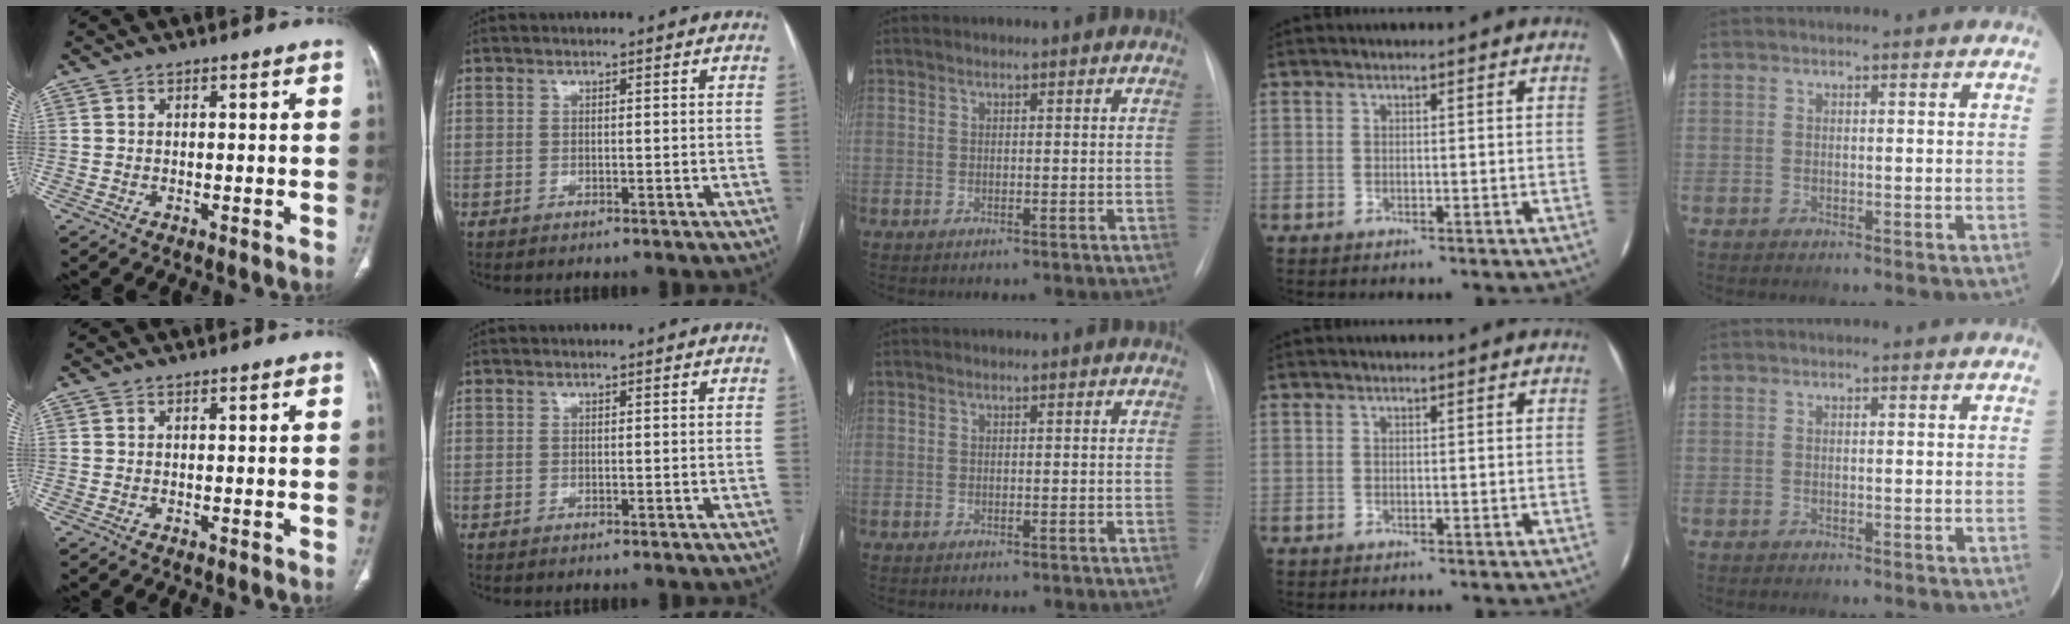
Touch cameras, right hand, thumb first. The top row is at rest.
{}